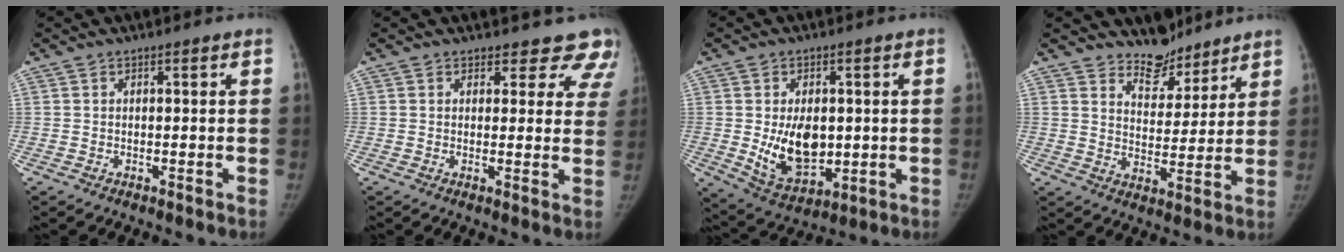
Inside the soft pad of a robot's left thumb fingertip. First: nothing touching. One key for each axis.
{"total": 9.4, "fx": 8.1, "fy": 4.5, "fz": 1.0, "tx": 0.052, "ty": -0.036, "tz": 0.060}
{"total": 11.7, "fx": -0.1, "fy": 7.5, "fz": 9.0, "tx": -0.118, "ty": -0.016, "tz": 0.017}
{"total": 7.7, "fx": 6.7, "fy": 3.8, "fz": 1.0, "tx": 0.021, "ty": -0.057, "tz": 0.119}